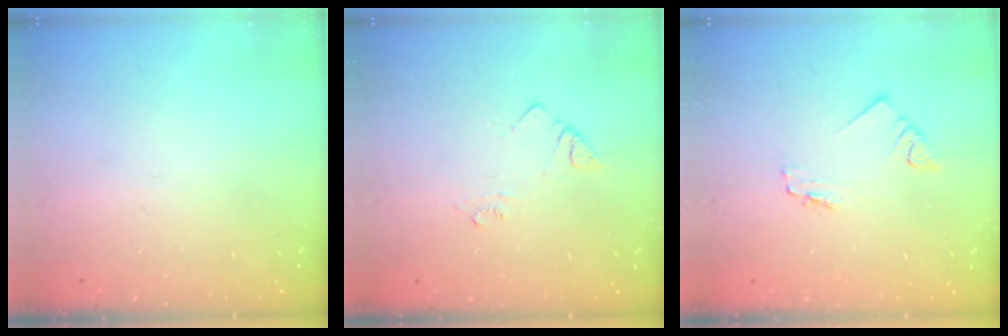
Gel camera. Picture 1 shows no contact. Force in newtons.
{"total": 4.1, "press": 4.1, "slide": 0.4}
{"total": 1.8, "press": 1.7, "slide": 0.2}